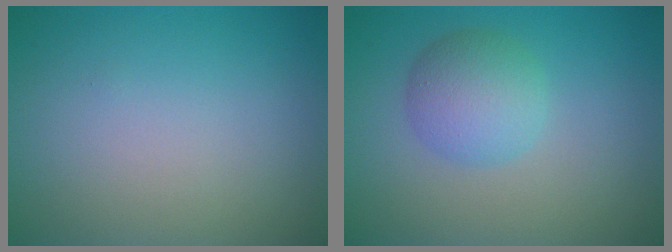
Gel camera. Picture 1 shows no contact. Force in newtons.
{"total": 3.8, "press": 3.8, "slide": 0.0}